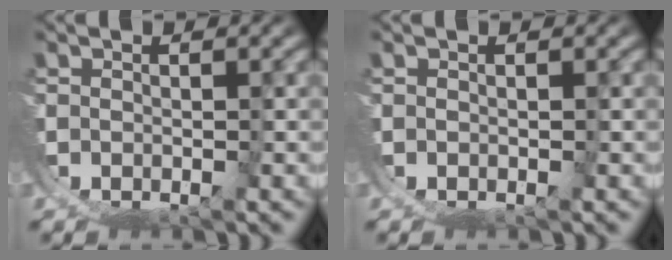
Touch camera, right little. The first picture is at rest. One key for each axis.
{"total": 0.0}